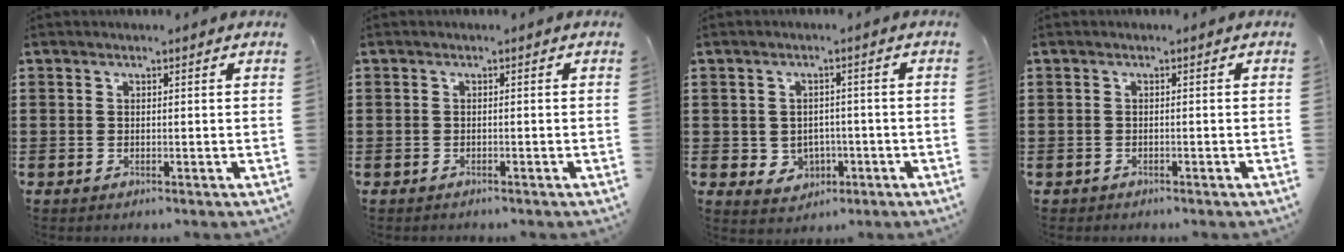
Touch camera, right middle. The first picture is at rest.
{"total": 0.7, "force": [-0.6, 0.3, -0.1], "torque": [0.001, 0.003, -0.014]}
{"total": 2.8, "force": [-0.4, 2.6, 0.7], "torque": [-0.027, 0.005, -0.013]}
{"total": 0.6, "force": [-0.6, 0.2, -0.1], "torque": [0.001, 0.002, -0.012]}